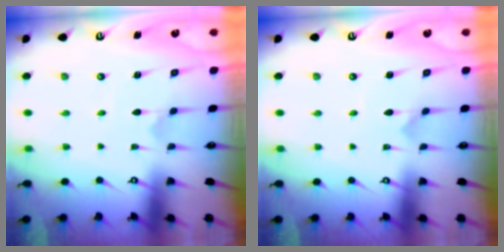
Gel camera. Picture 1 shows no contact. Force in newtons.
{"total": 0.0}